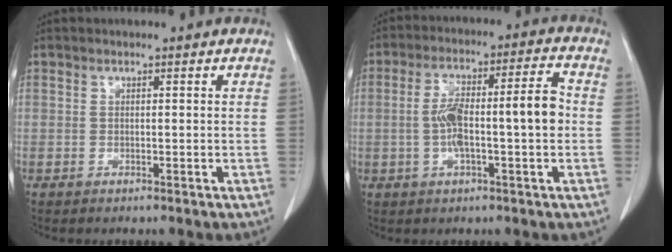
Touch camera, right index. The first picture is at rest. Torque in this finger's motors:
{"motor_torque": [0.51, 0.03, 0.30, 0.08]}